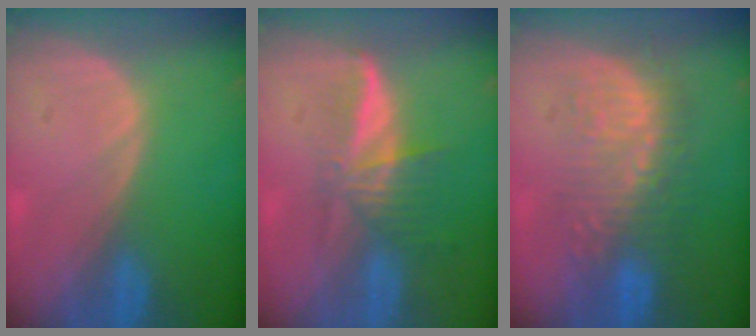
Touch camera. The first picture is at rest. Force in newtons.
{"total": 6.0, "press": 5.5, "slide": 2.4}
{"total": 8.8, "press": 8.6, "slide": 1.4}